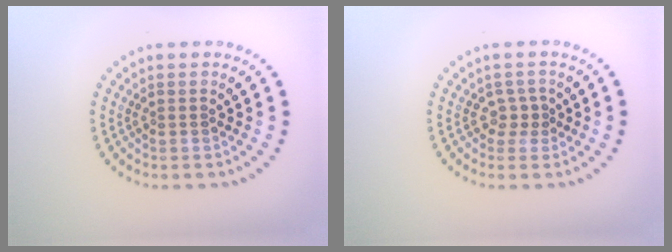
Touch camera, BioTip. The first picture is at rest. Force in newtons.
{"total": 1.4, "press": 1.0, "slide": 1.0}